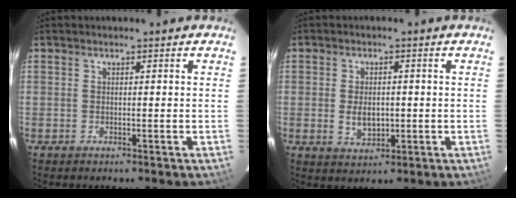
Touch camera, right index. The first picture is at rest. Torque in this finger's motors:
{"motor_torque": [0.14, 0.12, 0.11, 0.02]}